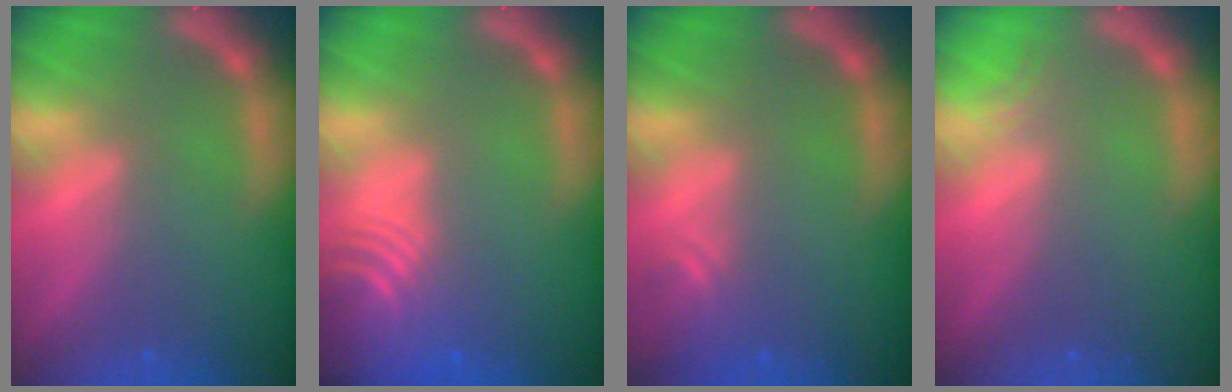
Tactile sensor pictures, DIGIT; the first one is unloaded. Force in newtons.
{"total": 8.6}
{"total": 1.9}
{"total": 0.9}